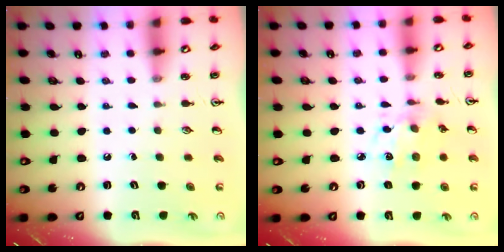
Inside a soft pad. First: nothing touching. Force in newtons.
{"total": 5.3, "press": 5.3, "slide": 0.5}